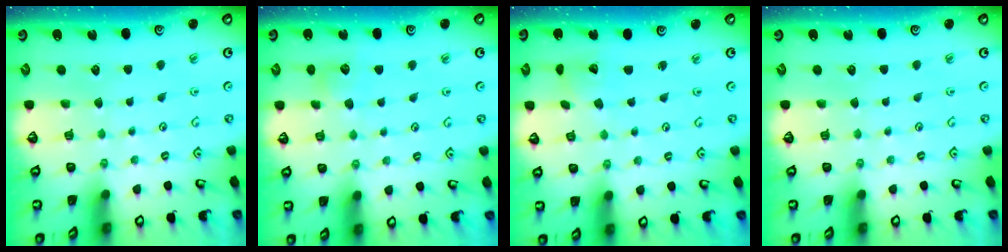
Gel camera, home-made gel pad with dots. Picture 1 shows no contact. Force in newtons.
{"total": 5.8, "press": 5.8, "slide": 0.9}
{"total": 2.5, "press": 2.5, "slide": 0.4}
{"total": 0.0}